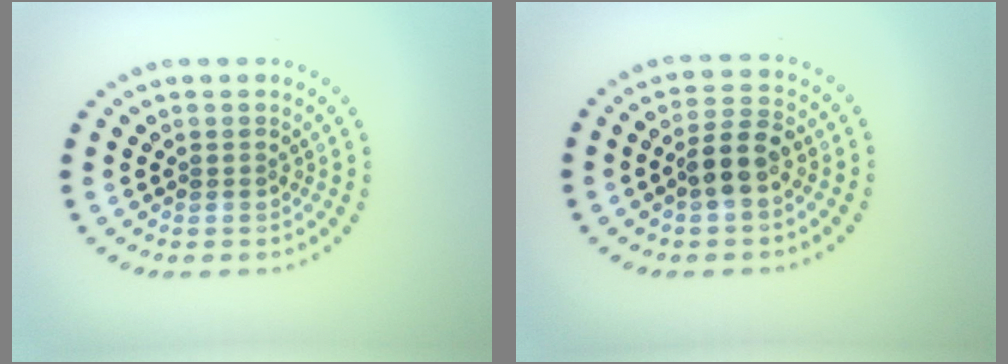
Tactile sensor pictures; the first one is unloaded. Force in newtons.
{"total": 3.5, "press": 3.3, "slide": 1.0}